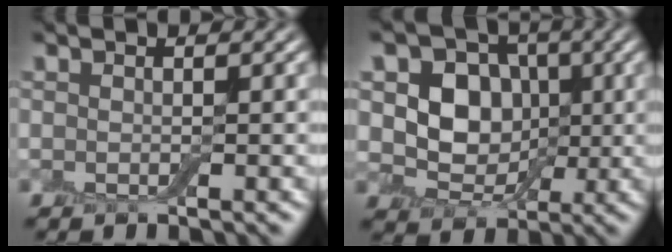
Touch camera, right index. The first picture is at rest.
{"total": 6.0, "force": [0.4, 5.1, 3.1], "torque": [-0.041, -0.002, -0.011]}